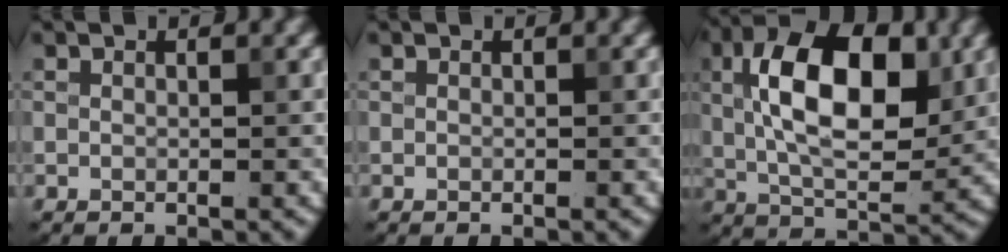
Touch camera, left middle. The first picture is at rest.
{"total": 0.0}
{"total": 10.6, "force": [1.7, 5.2, 9.0], "torque": [-0.156, 0.013, 0.023]}